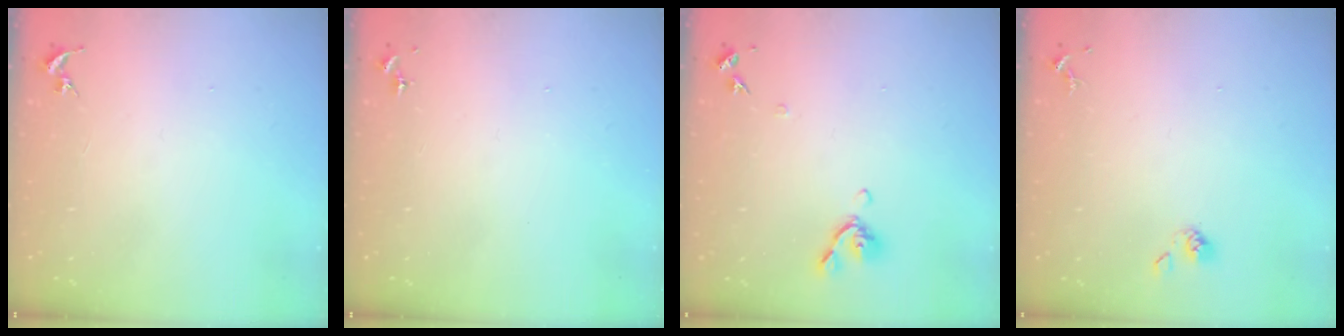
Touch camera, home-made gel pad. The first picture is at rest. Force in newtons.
{"total": 0.0}
{"total": 7.9, "press": 7.8, "slide": 1.5}
{"total": 3.6, "press": 3.4, "slide": 1.3}